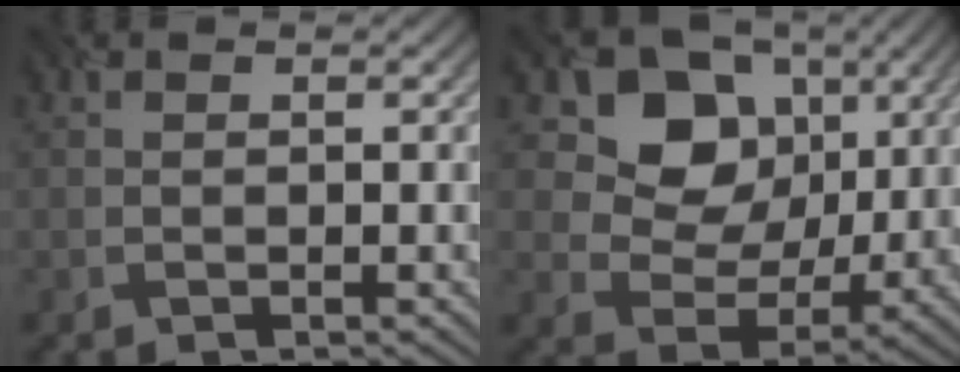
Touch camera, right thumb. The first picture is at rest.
{"total": 10.4, "force": [4.5, 8.5, 4.0], "torque": [-0.091, 0.007, 0.077]}